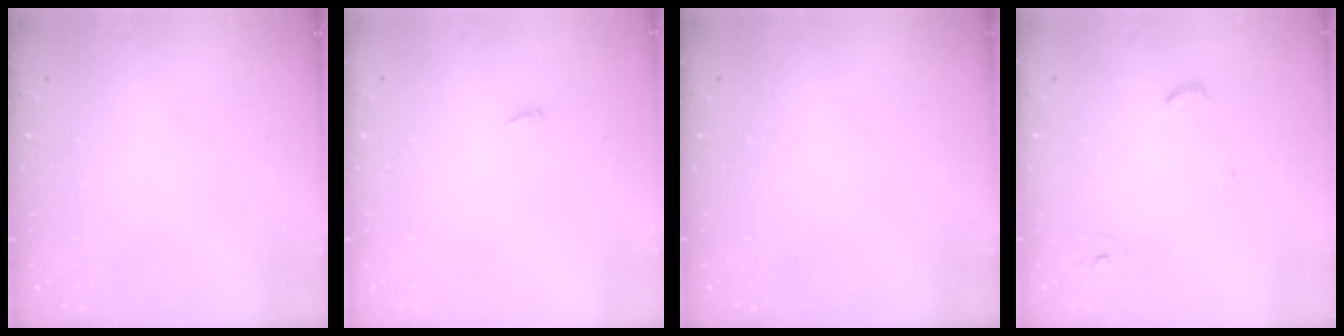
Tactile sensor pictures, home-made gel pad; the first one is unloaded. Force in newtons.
{"total": 1.9, "press": 1.9, "slide": 0.2}
{"total": 0.0}
{"total": 3.8, "press": 3.8, "slide": 0.3}